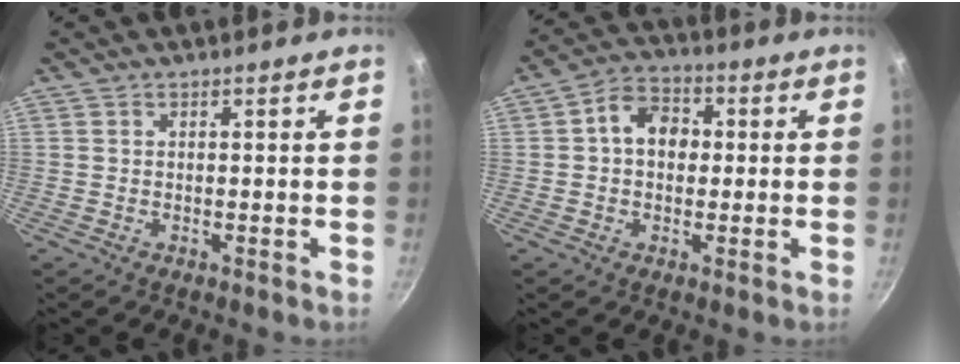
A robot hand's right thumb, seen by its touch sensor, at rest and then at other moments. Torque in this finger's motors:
{"motor_torque": [0.73, 1.62, 0.84, -0.66, 0.04]}